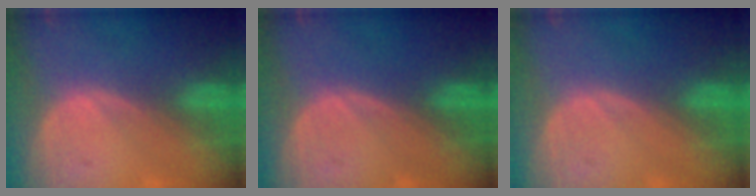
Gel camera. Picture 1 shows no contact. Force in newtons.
{"total": 0.0}
{"total": 0.0}